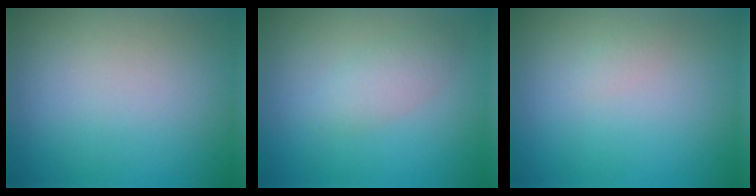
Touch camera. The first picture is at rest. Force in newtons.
{"total": 2.0, "press": 1.9, "slide": 0.1}
{"total": 0.6, "press": 0.6, "slide": 0.0}